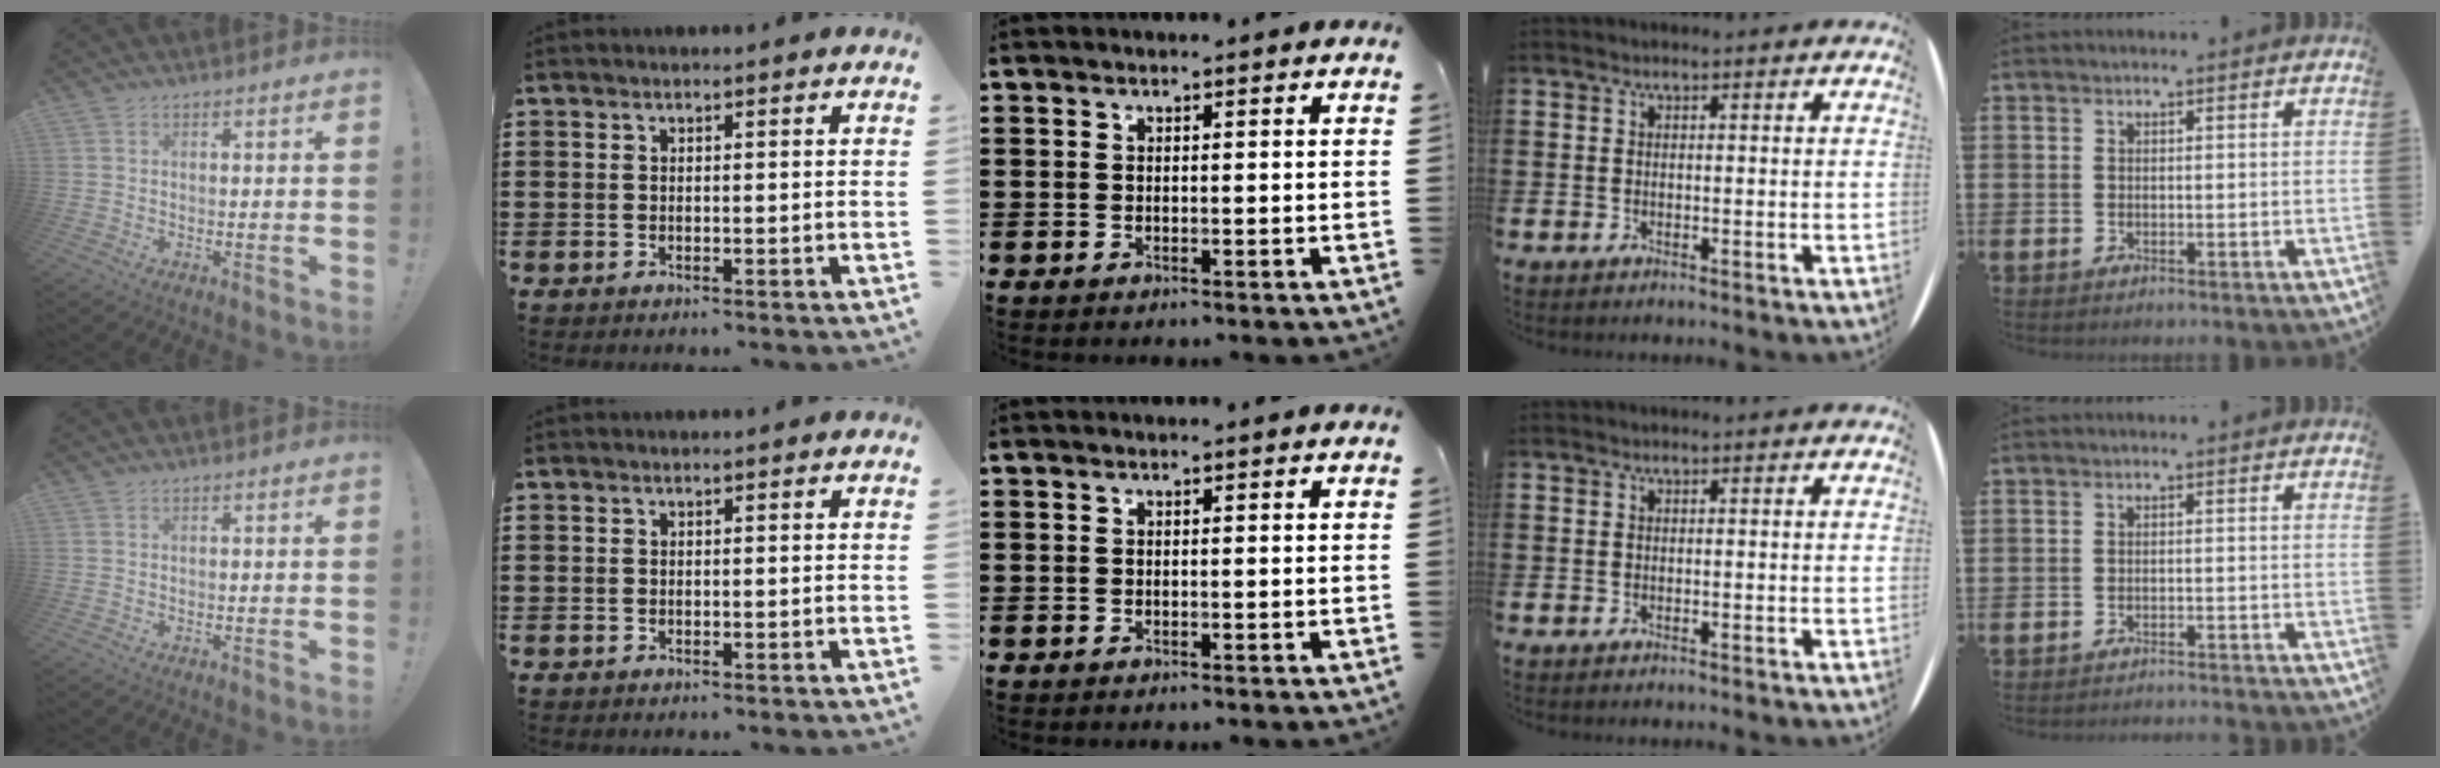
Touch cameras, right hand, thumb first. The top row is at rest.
{"little": {"total": 1.2, "force": [-1.1, -0.2, -0.1], "torque": [0.000, 0.003, -0.024]}}